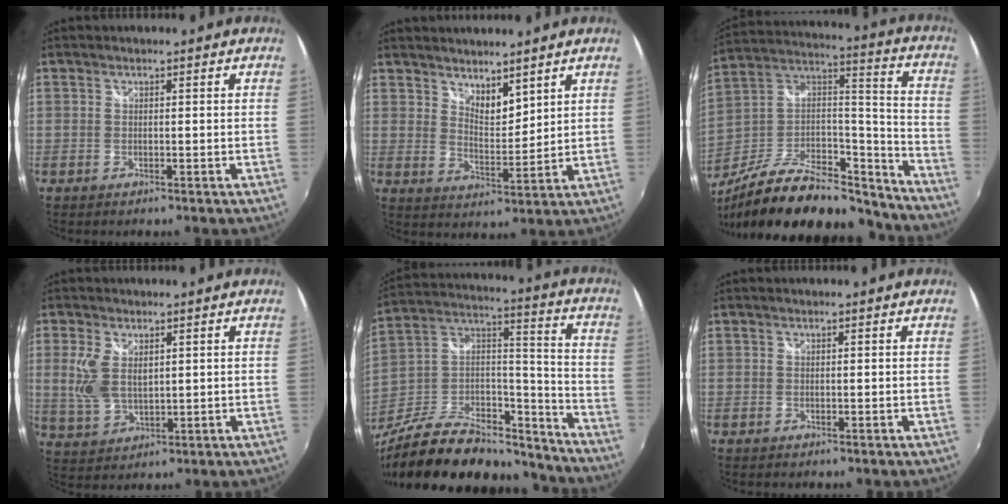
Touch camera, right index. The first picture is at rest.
{"total": 5.7, "force": [4.7, 2.1, 2.4], "torque": [-0.029, -0.005, 0.084]}
{"total": 28.4, "force": [-21.3, 10.6, 15.5], "torque": [-0.270, 0.021, -0.327]}
{"total": 7.2, "force": [2.0, 4.1, 5.6], "torque": [-0.123, -0.001, 0.046]}
{"total": 28.4, "force": [-21.0, 12.0, 14.9], "torque": [-0.280, 0.036, -0.318]}
{"total": 0.0}